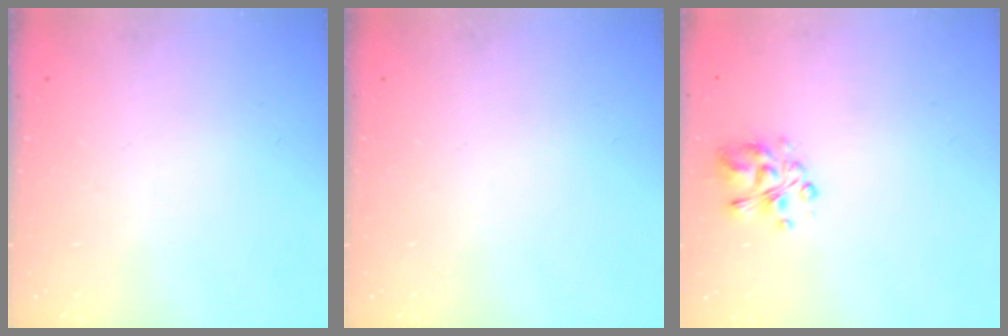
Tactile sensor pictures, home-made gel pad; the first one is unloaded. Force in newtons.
{"total": 0.0}
{"total": 5.7, "press": 5.5, "slide": 1.7}